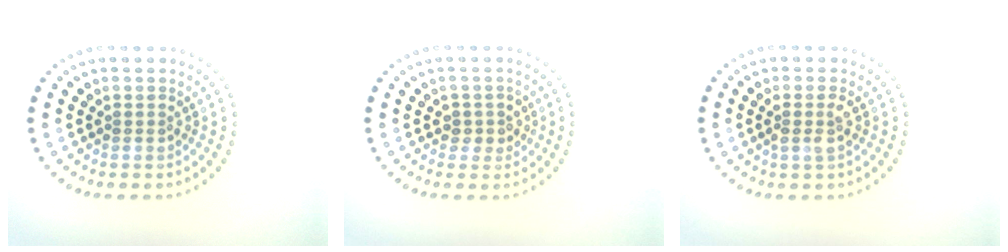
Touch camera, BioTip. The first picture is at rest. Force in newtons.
{"total": 1.7, "press": 1.5, "slide": 0.8}
{"total": 1.5, "press": 1.3, "slide": 0.7}